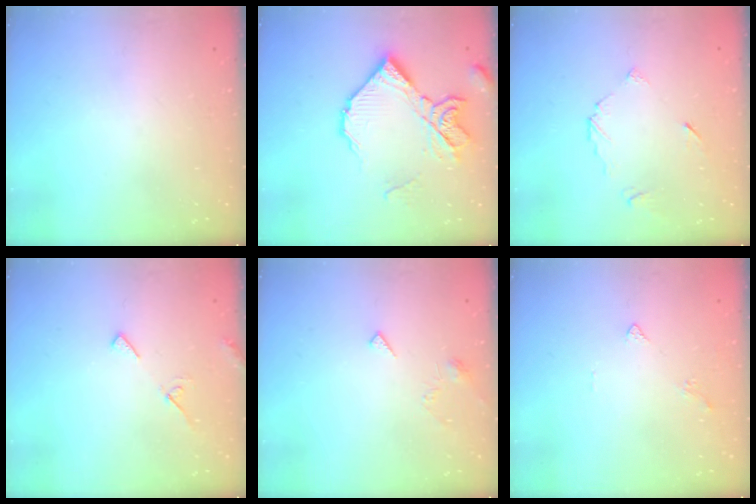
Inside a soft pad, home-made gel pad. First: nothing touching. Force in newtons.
{"total": 17.0, "press": 16.9, "slide": 1.8}
{"total": 4.5, "press": 4.5, "slide": 0.5}
{"total": 4.8, "press": 4.8, "slide": 0.5}
{"total": 5.2, "press": 5.2, "slide": 0.5}
{"total": 2.0, "press": 1.9, "slide": 0.6}